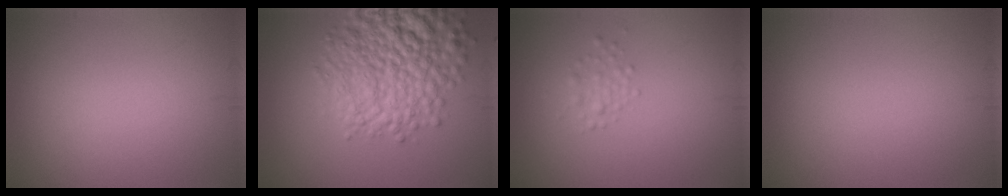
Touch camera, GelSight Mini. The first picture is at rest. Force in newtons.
{"total": 9.2, "press": 9.2, "slide": 0.5}
{"total": 1.3, "press": 1.3, "slide": 0.0}
{"total": 0.0}